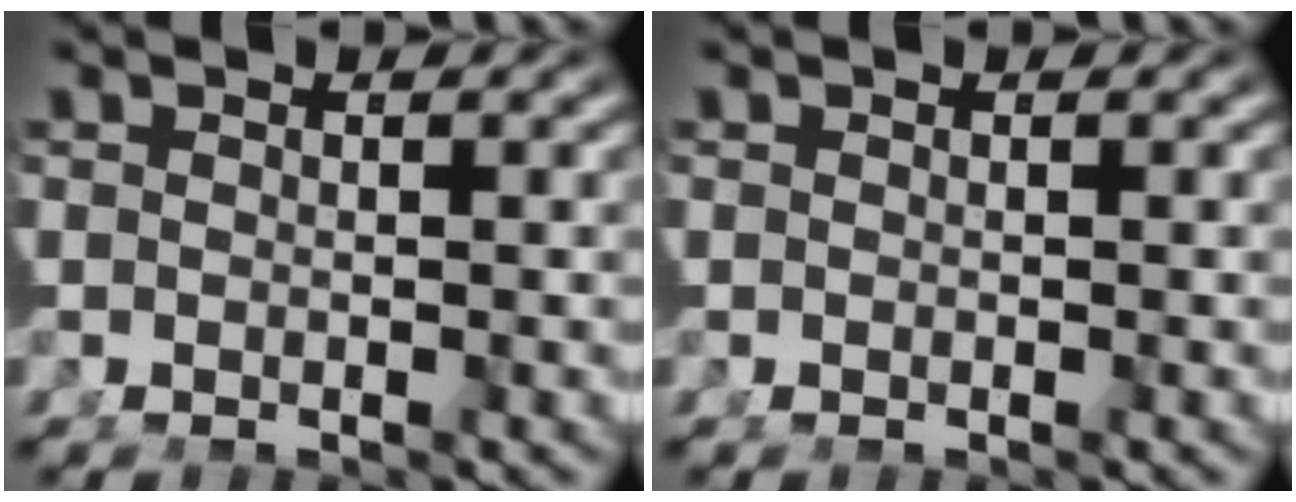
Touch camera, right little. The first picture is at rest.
{"total": 0.0}